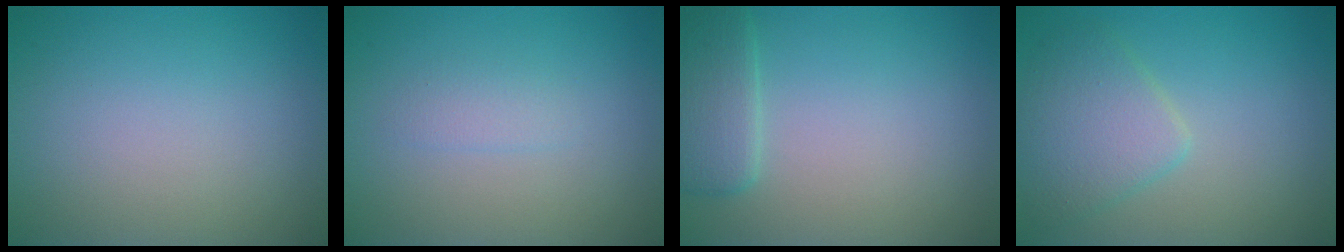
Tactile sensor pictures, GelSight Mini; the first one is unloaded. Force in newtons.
{"total": 1.1, "press": 1.1, "slide": 0.0}
{"total": 2.9, "press": 2.8, "slide": 0.2}
{"total": 3.7, "press": 3.7, "slide": 0.2}